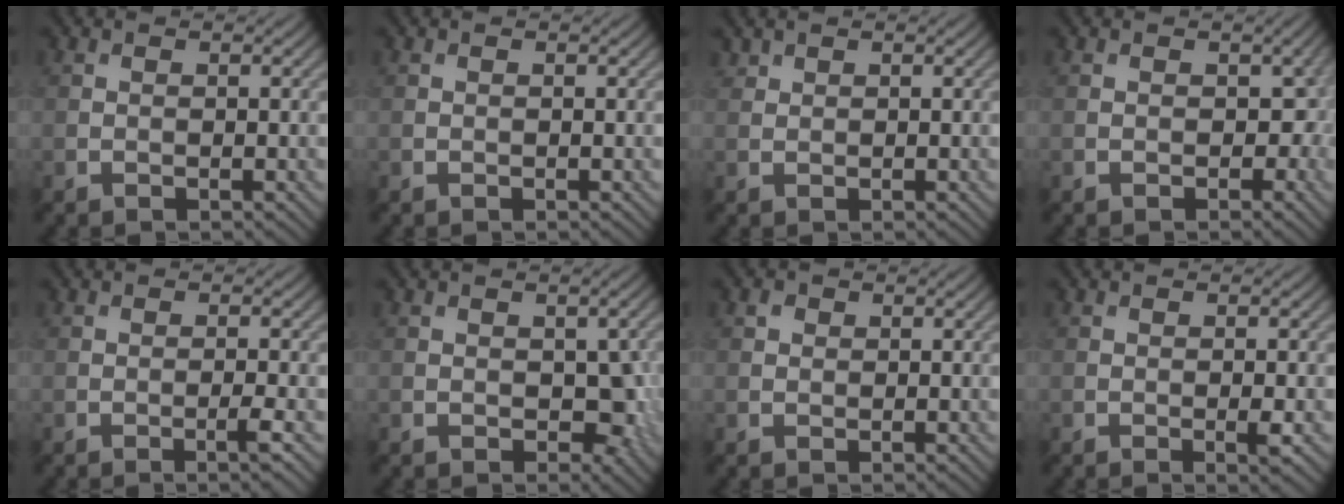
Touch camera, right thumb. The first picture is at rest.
{"total": 0.0}
{"total": 1.1, "force": [0.9, 0.5, 0.2], "torque": [-0.006, 0.002, 0.024]}
{"total": 2.6, "force": [-0.2, 2.0, 1.6], "torque": [-0.025, -0.008, -0.006]}
{"total": 1.8, "force": [-0.7, -0.1, 1.6], "torque": [-0.029, 0.003, -0.016]}
{"total": 3.8, "force": [-0.6, 2.6, 2.8], "torque": [-0.041, -0.013, -0.008]}
{"total": 0.9, "force": [0.4, 0.8, 0.3], "torque": [-0.003, -0.001, 0.004]}
{"total": 1.4, "force": [-0.4, 0.2, 1.4], "torque": [-0.024, -0.003, -0.006]}